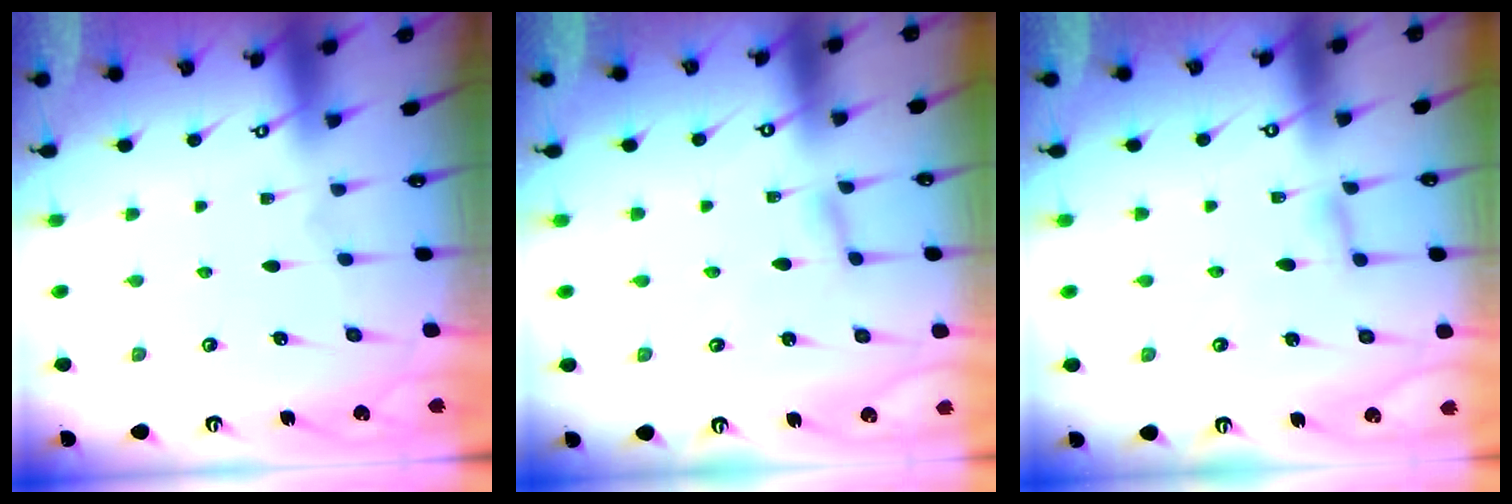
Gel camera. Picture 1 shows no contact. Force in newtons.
{"total": 2.3, "press": 2.3, "slide": 0.3}
{"total": 3.3, "press": 3.3, "slide": 0.4}